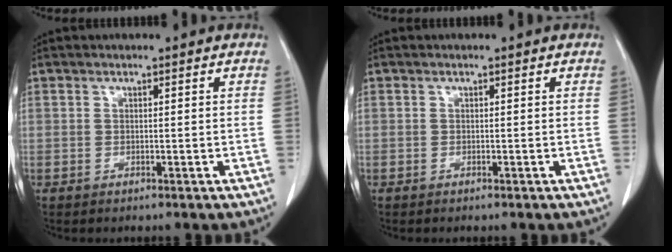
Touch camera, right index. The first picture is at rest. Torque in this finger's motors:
{"motor_torque": [-0.02, 0.02, -0.01, 0.02]}